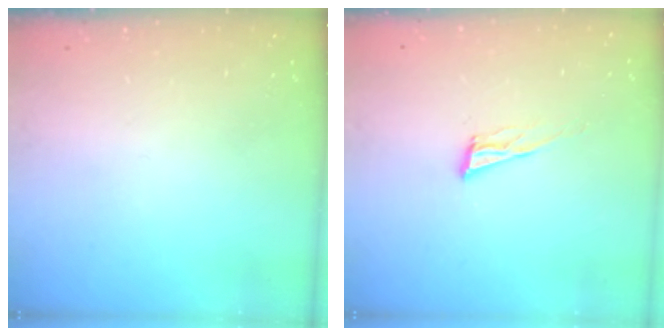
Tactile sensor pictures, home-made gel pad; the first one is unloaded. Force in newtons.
{"total": 8.7, "press": 8.3, "slide": 2.6}